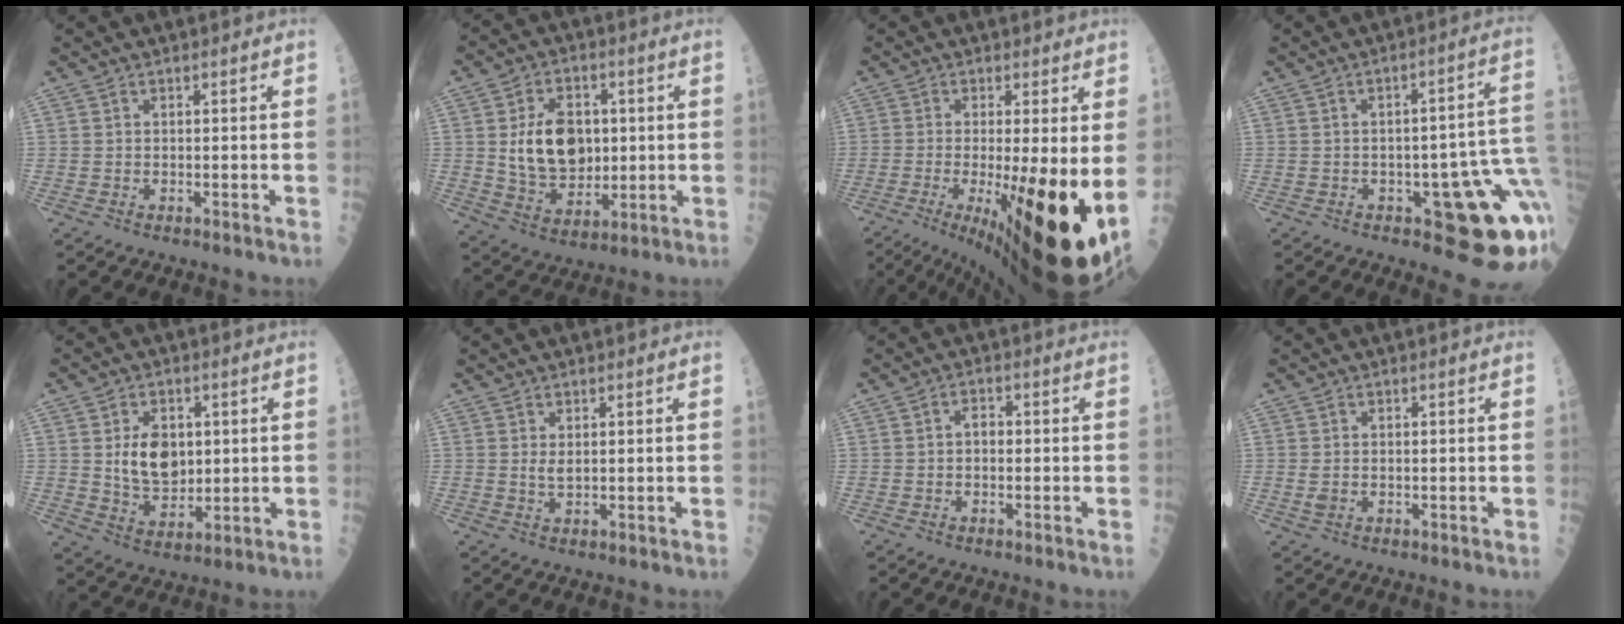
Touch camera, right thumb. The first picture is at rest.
{"total": 13.1, "force": [1.6, 8.9, 9.4], "torque": [-0.125, -0.008, 0.038]}
{"total": 22.0, "force": [-5.1, 4.9, 20.8], "torque": [-0.279, -0.042, -0.063]}
{"total": 15.1, "force": [-3.8, 5.4, 13.6], "torque": [-0.118, 0.028, -0.035]}
{"total": 9.5, "force": [1.7, 6.4, 6.8], "torque": [-0.085, -0.016, 0.041]}
{"total": 1.7, "force": [0.6, 0.8, 1.4], "torque": [-0.024, -0.007, 0.014]}
{"total": 2.3, "force": [-0.1, 1.6, 1.8], "torque": [-0.018, 0.006, -0.005]}
{"total": 1.5, "force": [0.0, 1.1, 1.1], "torque": [-0.020, -0.001, 0.002]}